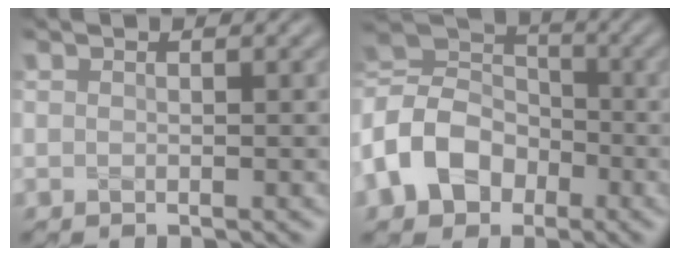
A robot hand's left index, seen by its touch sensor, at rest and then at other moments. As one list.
[{"total": 8.9, "force": [-2.9, 6.9, 4.8], "torque": [-0.114, 0.004, -0.072]}]